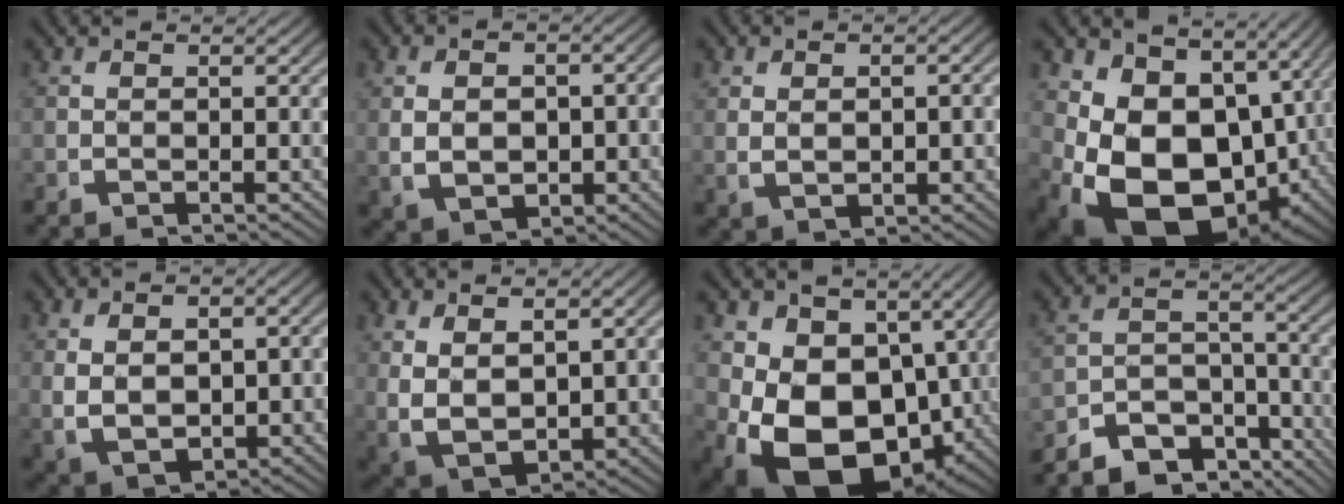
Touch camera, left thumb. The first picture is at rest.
{"total": 5.8, "force": [-0.6, 4.2, 3.9], "torque": [-0.081, -0.026, 0.009]}
{"total": 2.9, "force": [0.1, 1.8, 2.3], "torque": [-0.046, -0.013, 0.018]}
{"total": 16.7, "force": [-2.5, 11.7, 11.7], "torque": [-0.248, -0.081, -0.006]}
{"total": 7.1, "force": [-0.4, 5.1, 4.9], "torque": [-0.116, -0.031, 0.018]}
{"total": 8.6, "force": [-0.3, 6.4, 5.7], "torque": [-0.148, -0.037, 0.018]}
{"total": 16.5, "force": [-3.2, 11.8, 11.0], "torque": [-0.236, -0.085, -0.017]}
{"total": 9.5, "force": [-6.4, 5.6, 4.3], "torque": [-0.079, -0.041, -0.095]}